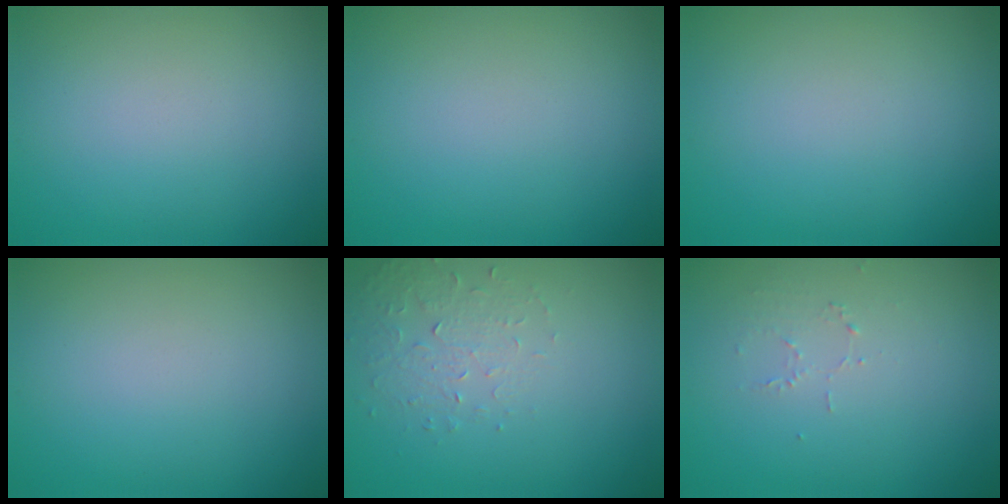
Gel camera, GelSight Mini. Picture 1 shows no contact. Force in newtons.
{"total": 0.0}
{"total": 0.0}
{"total": 0.0}
{"total": 1.6, "press": 0.9, "slide": 1.3}
{"total": 0.7, "press": 0.4, "slide": 0.6}